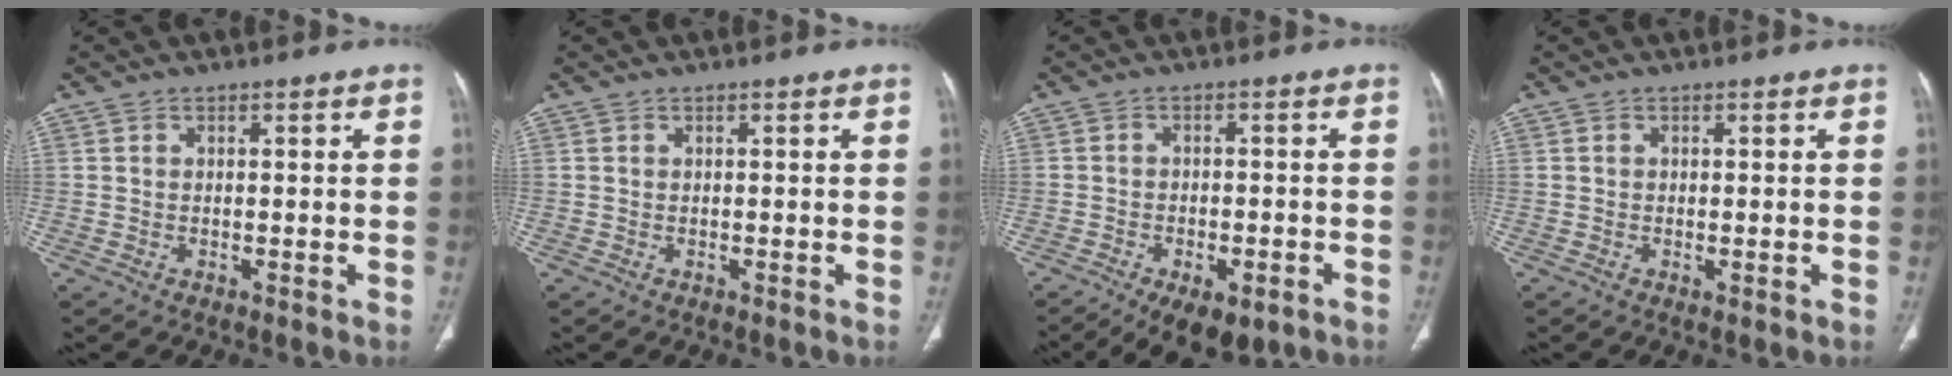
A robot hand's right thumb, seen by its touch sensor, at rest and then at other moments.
{"total": 0.0}
{"total": 11.4, "force": [-6.9, 5.6, 7.1], "torque": [-0.102, 0.016, -0.096]}
{"total": 0.8, "force": [-0.2, 0.3, 0.7], "torque": [-0.015, -0.004, -0.002]}